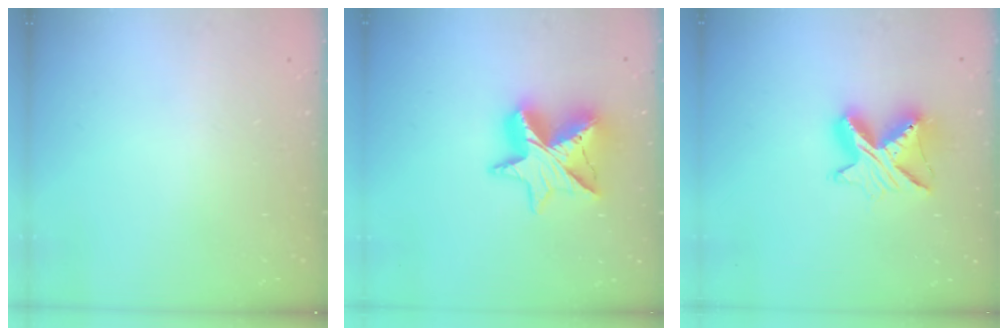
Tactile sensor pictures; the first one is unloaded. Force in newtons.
{"total": 14.6, "press": 14.6, "slide": 1.3}
{"total": 10.2, "press": 10.2, "slide": 0.6}